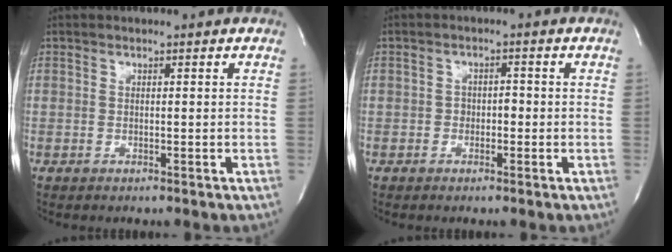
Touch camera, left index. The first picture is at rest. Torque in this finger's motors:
{"motor_torque": [-0.07, -0.09, 0.00, -0.01]}